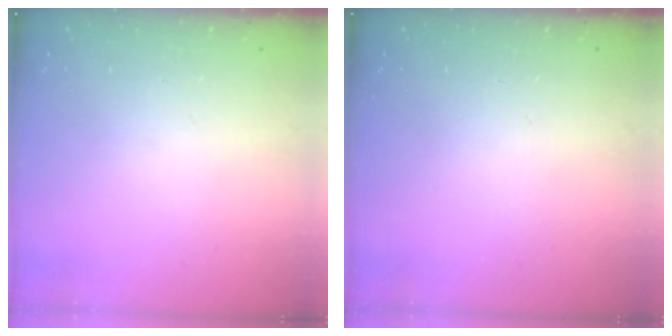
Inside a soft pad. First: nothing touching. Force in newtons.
{"total": 0.0}